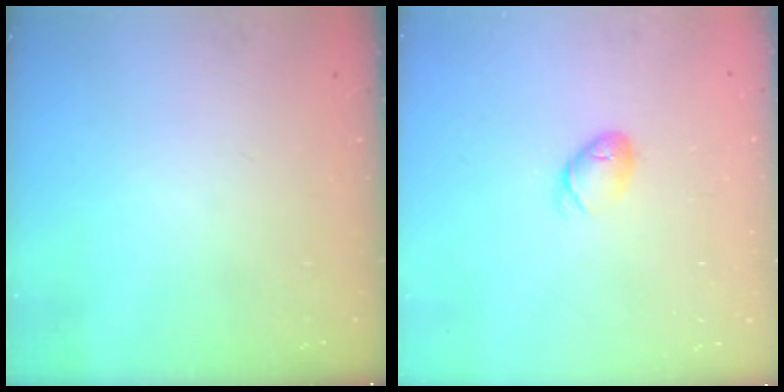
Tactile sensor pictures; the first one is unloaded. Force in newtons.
{"total": 6.2, "press": 6.1, "slide": 1.1}